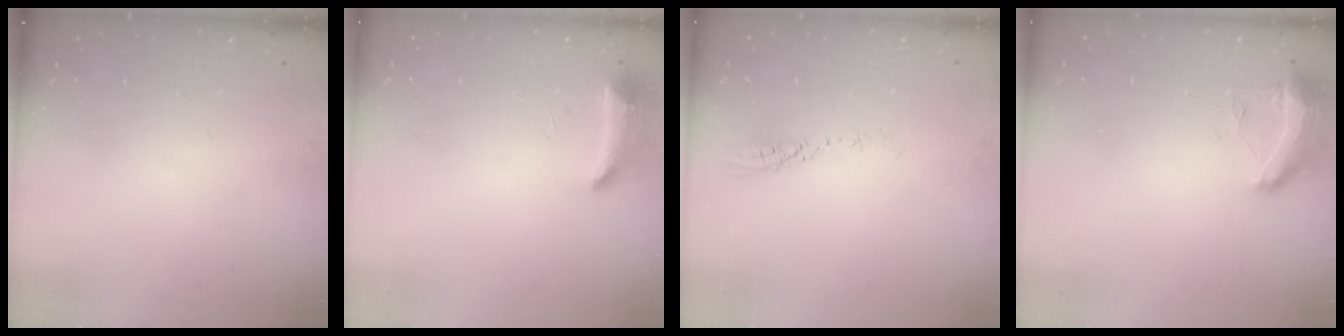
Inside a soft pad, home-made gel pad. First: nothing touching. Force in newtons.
{"total": 8.3, "press": 8.1, "slide": 1.5}
{"total": 3.5, "press": 3.5, "slide": 0.3}
{"total": 14.6, "press": 10.5, "slide": 10.2}